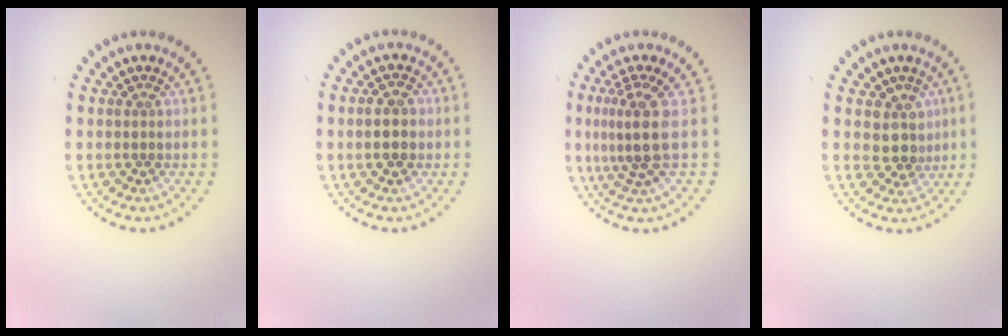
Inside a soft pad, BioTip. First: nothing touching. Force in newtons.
{"total": 2.5, "press": 2.5, "slide": 0.1}
{"total": 3.3, "press": 2.4, "slide": 2.2}
{"total": 2.8, "press": 2.3, "slide": 1.6}